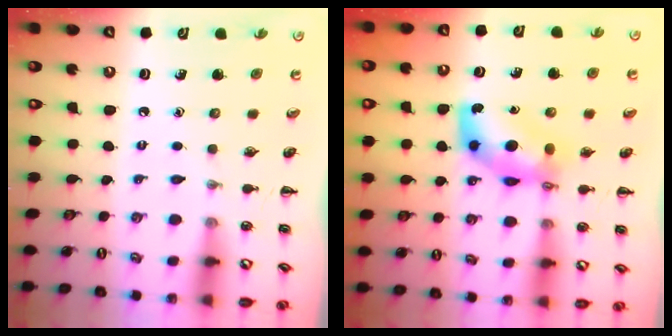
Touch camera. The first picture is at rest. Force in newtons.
{"total": 7.3, "press": 7.1, "slide": 1.5}